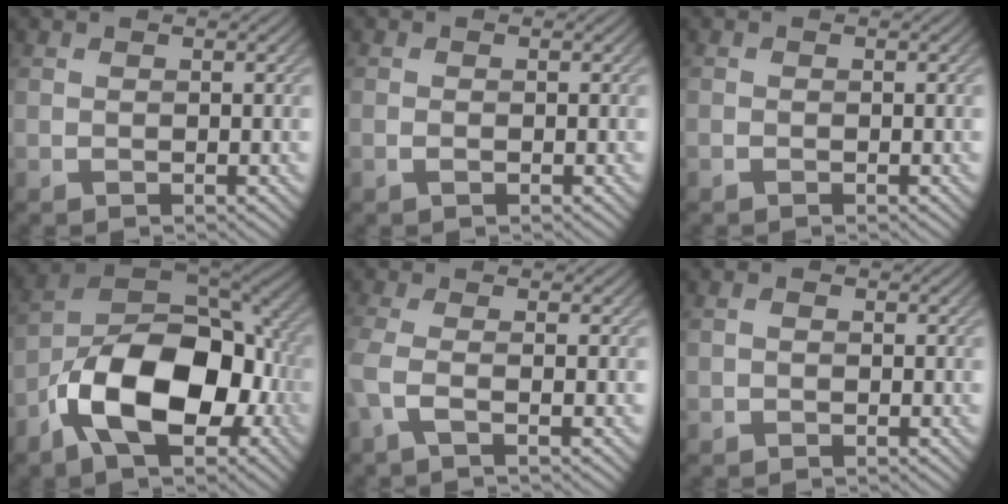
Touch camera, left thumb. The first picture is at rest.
{"total": 0.7, "force": [-0.4, 0.2, 0.6], "torque": [-0.013, -0.001, -0.009]}
{"total": 0.5, "force": [-0.5, 0.0, 0.2], "torque": [-0.002, -0.001, -0.009]}
{"total": 16.0, "force": [-5.9, 9.0, 11.8], "torque": [-0.208, -0.022, -0.119]}
{"total": 3.3, "force": [-1.5, 0.5, 2.9], "torque": [-0.069, -0.006, -0.048]}
{"total": 0.7, "force": [-0.4, 0.5, 0.4], "torque": [-0.008, 0.001, -0.010]}